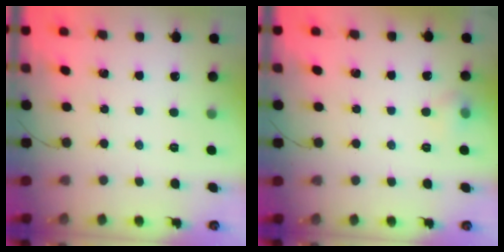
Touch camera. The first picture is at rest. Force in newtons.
{"total": 5.3, "press": 5.1, "slide": 1.4}